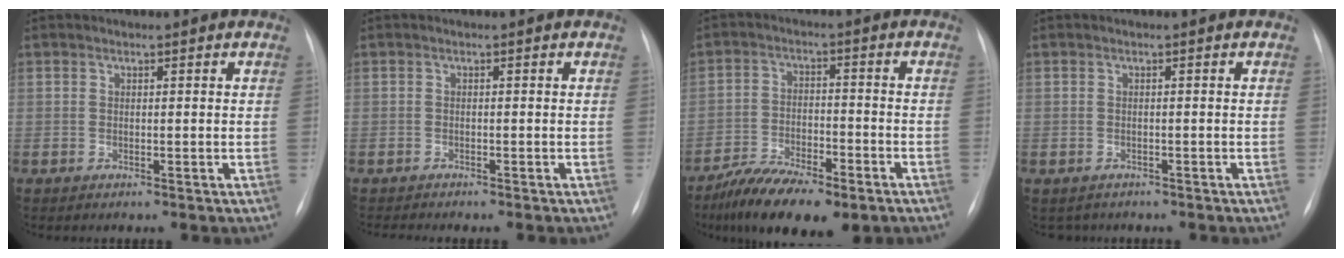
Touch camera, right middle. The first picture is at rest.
{"total": 2.0, "force": [-1.9, -0.1, 0.8], "torque": [-0.007, -0.003, -0.026]}
{"total": 11.2, "force": [-8.1, 3.5, 7.0], "torque": [-0.124, -0.011, -0.140]}
{"total": 2.2, "force": [-1.8, 1.3, -0.1], "torque": [-0.001, 0.003, -0.025]}